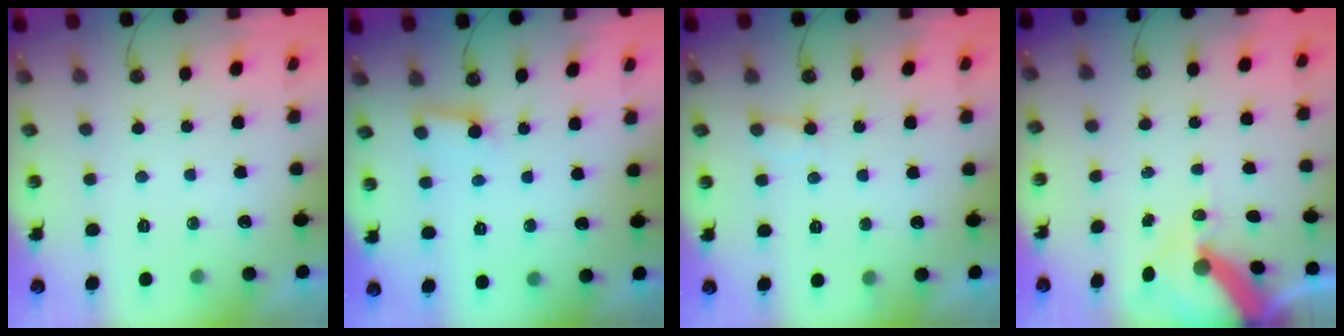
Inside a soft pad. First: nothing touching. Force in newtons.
{"total": 2.7, "press": 2.7, "slide": 0.4}
{"total": 5.4, "press": 5.4, "slide": 0.5}
{"total": 10.3, "press": 10.2, "slide": 1.4}